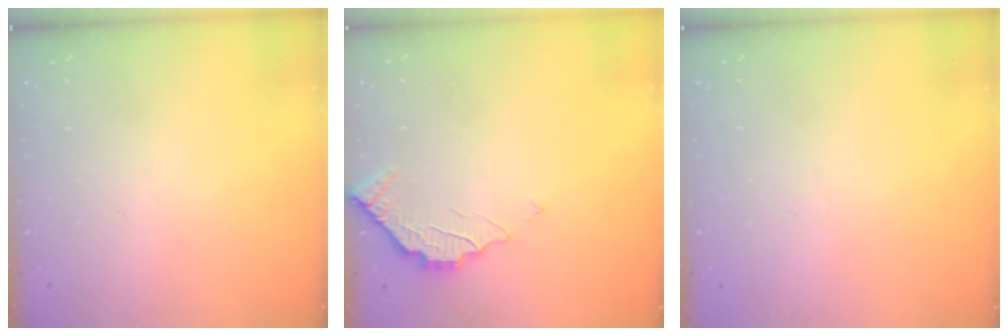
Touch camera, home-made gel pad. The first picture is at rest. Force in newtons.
{"total": 2.4, "press": 2.4, "slide": 0.2}
{"total": 2.2, "press": 2.2, "slide": 0.1}